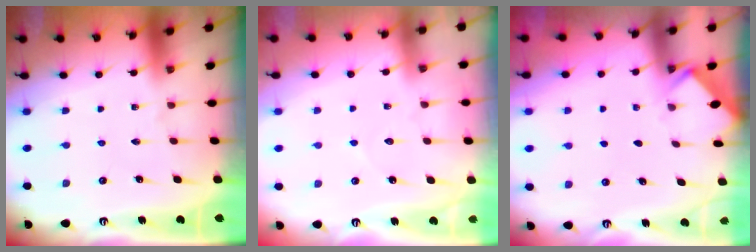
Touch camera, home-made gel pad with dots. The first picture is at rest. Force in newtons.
{"total": 2.4, "press": 2.4, "slide": 0.3}
{"total": 2.5, "press": 2.4, "slide": 0.4}